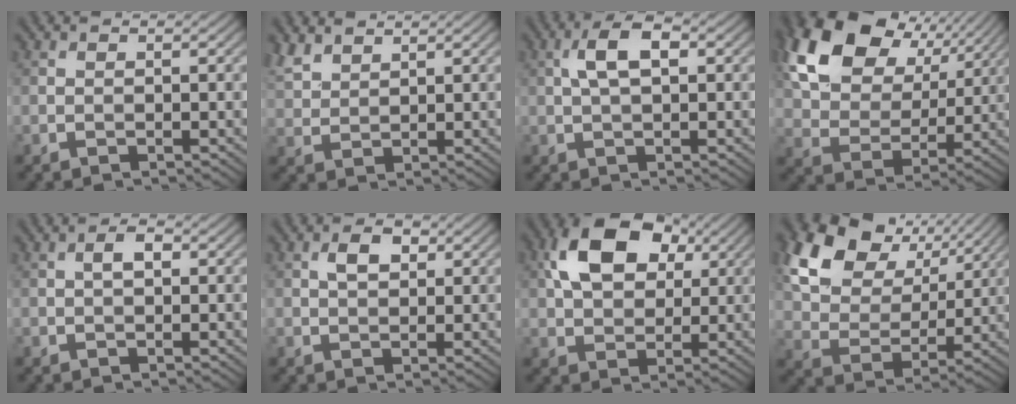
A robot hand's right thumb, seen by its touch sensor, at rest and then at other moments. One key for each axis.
{"total": 4.3, "fx": 3.3, "fy": 1.9, "fz": 2.0, "tx": -0.056, "ty": 0.008, "tz": 0.076}
{"total": 4.7, "fx": 1.0, "fy": 2.1, "fz": 4.1, "tx": -0.085, "ty": 0.011, "tz": 0.015}
{"total": 19.5, "fx": 9.6, "fy": 13.2, "fz": 10.8, "tx": -0.270, "ty": 0.057, "tz": 0.188}
{"total": 1.7, "fx": 0.2, "fy": 0.8, "fz": 1.5, "tx": -0.026, "ty": 0.007, "tz": 0.001}
{"total": 2.8, "fx": 1.0, "fy": 1.6, "fz": 2.1, "tx": -0.039, "ty": 0.004, "tz": 0.015}
{"total": 11.4, "fx": 3.9, "fy": 7.3, "fz": 7.8, "tx": -0.162, "ty": 0.019, "tz": 0.063}
{"total": 17.9, "fx": 9.2, "fy": 11.9, "fz": 9.7, "tx": -0.253, "ty": 0.029, "tz": 0.200}